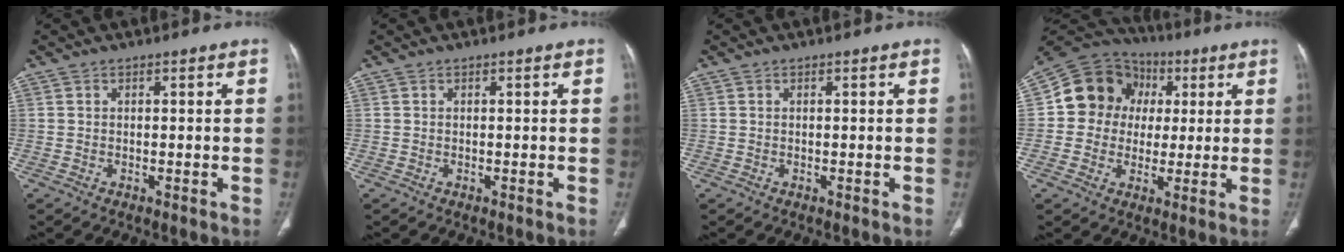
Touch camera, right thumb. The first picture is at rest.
{"total": 0.0}
{"total": 0.0}
{"total": 13.8, "force": [2.0, 12.4, 5.7], "torque": [-0.068, 0.021, 0.025]}